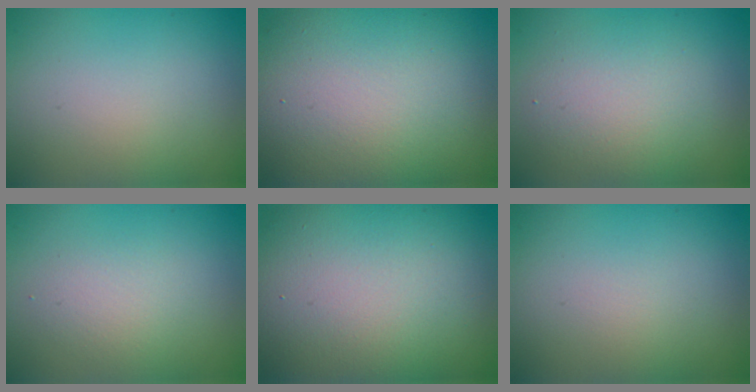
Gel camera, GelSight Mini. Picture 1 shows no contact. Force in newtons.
{"total": 12.3, "press": 12.3, "slide": 0.6}
{"total": 3.7, "press": 3.7, "slide": 0.1}
{"total": 1.6, "press": 1.6, "slide": 0.1}
{"total": 14.9, "press": 14.9, "slide": 0.6}
{"total": 0.0}